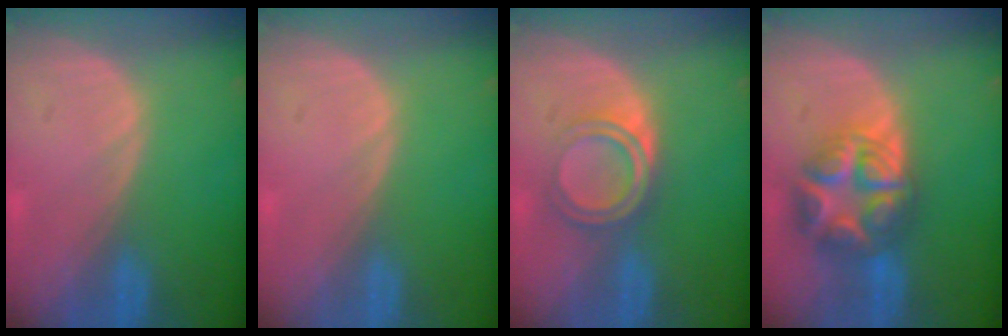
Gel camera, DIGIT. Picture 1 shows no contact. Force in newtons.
{"total": 0.0}
{"total": 4.7, "press": 4.6, "slide": 0.9}
{"total": 8.6, "press": 8.6, "slide": 0.5}